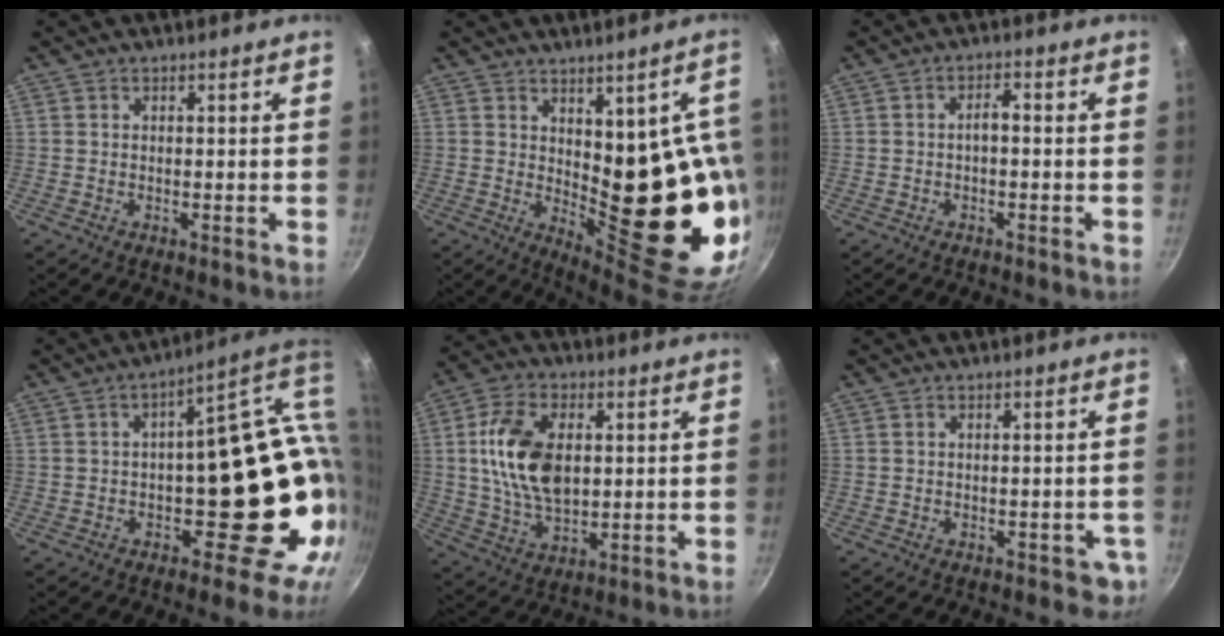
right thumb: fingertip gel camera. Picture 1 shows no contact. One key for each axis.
{"total": 19.0, "fx": 0.0, "fy": 8.1, "fz": 17.2, "tx": -0.178, "ty": -0.032, "tz": 0.025}
{"total": 2.3, "fx": -0.6, "fy": 1.0, "fz": 1.9, "tx": -0.034, "ty": 0.017, "tz": -0.012}
{"total": 21.4, "fx": 1.6, "fy": 10.6, "fz": 18.5, "tx": -0.177, "ty": 0.001, "tz": 0.045}
{"total": 14.9, "fx": 2.1, "fy": 9.0, "fz": 11.6, "tx": -0.199, "ty": -0.002, "tz": 0.041}
{"total": 3.0, "fx": -1.1, "fy": 2.1, "fz": 1.9, "tx": 0.003, "ty": 0.013, "tz": 0.000}